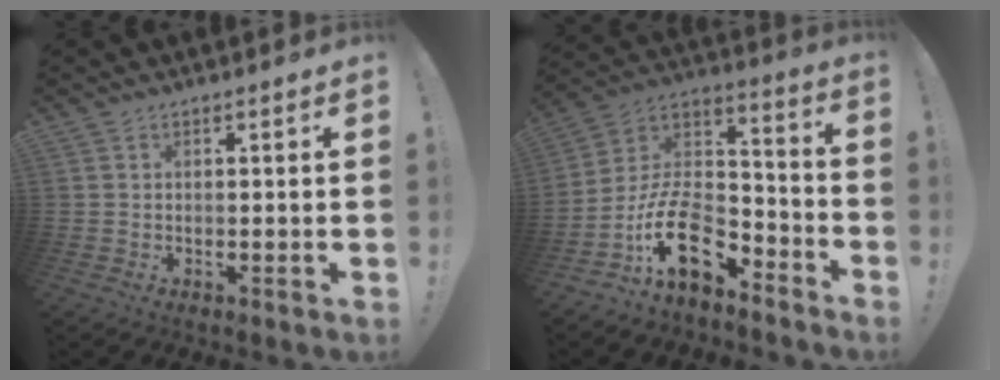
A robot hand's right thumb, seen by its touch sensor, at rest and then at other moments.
{"total": 19.2, "force": [-9.6, 10.9, 12.5], "torque": [-0.227, 0.053, -0.158]}